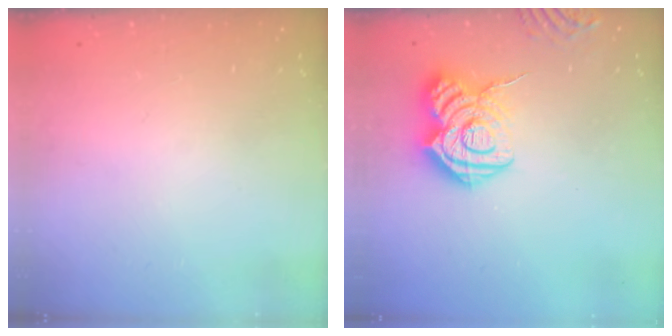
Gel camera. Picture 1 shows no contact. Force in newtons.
{"total": 15.9, "press": 15.8, "slide": 1.5}